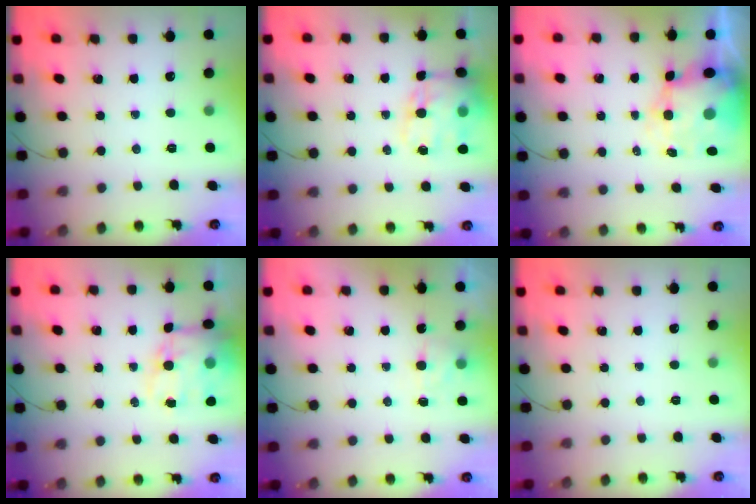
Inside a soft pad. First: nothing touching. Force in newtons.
{"total": 16.5, "press": 16.0, "slide": 4.1}
{"total": 7.4, "press": 7.0, "slide": 2.4}
{"total": 14.0, "press": 13.6, "slide": 3.5}
{"total": 4.7, "press": 4.6, "slide": 1.2}
{"total": 0.0}